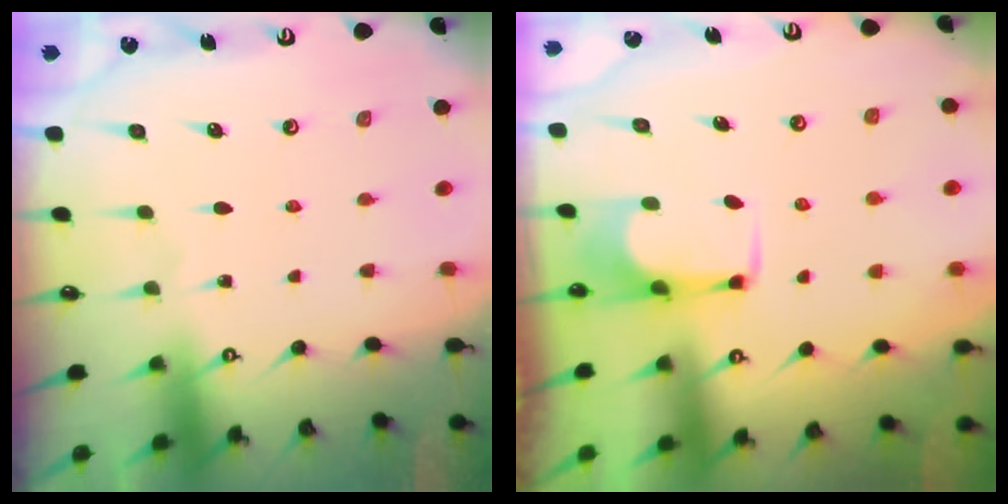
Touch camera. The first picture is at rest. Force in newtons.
{"total": 3.6, "press": 3.6, "slide": 0.7}